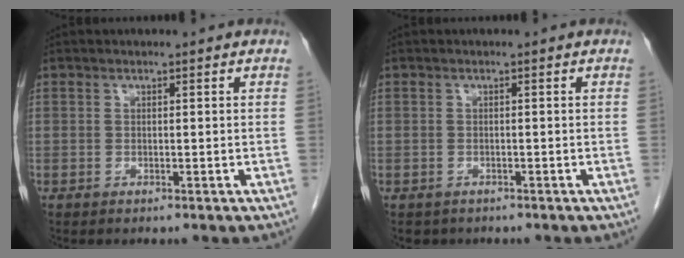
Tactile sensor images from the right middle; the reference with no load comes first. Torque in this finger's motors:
{"motor_torque": [0.01, 0.00, 0.00, 0.00]}